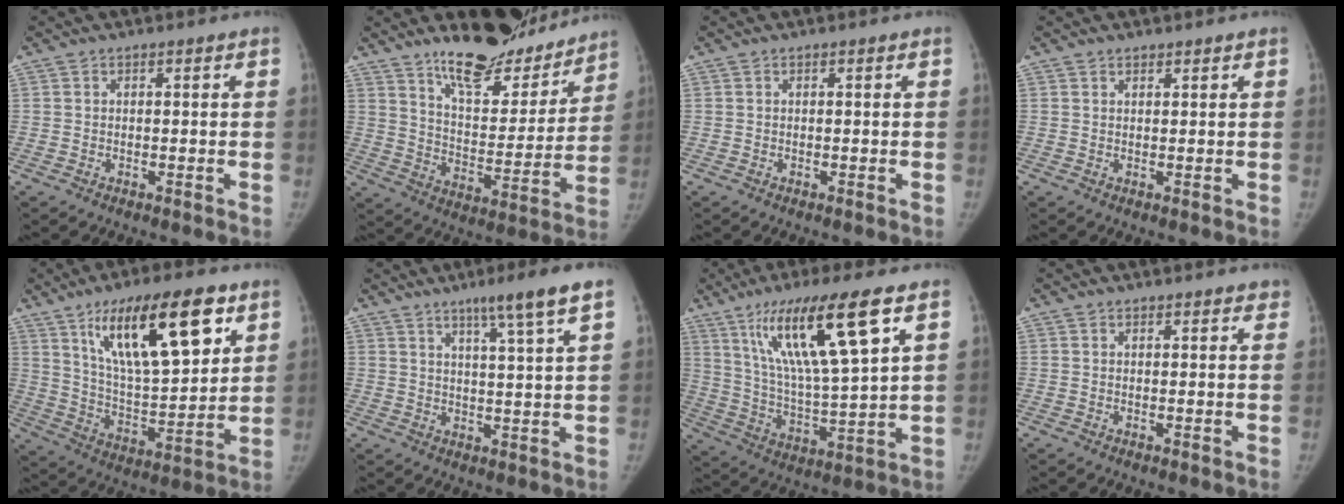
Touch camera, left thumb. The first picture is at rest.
{"total": 18.4, "force": [15.4, 6.4, 7.6], "torque": [-0.061, -0.111, 0.240]}
{"total": 0.0}
{"total": 1.0, "force": [0.9, 0.5, 0.0], "torque": [0.007, -0.007, 0.011]}
{"total": 22.1, "force": [11.0, 7.6, 17.6], "torque": [-0.254, -0.040, 0.193]}
{"total": 8.2, "force": [5.3, -0.5, 6.3], "torque": [-0.100, -0.026, 0.081]}
{"total": 19.6, "force": [9.7, 3.1, 16.7], "torque": [-0.294, -0.038, 0.177]}
{"total": 1.9, "force": [1.6, 0.9, 0.4], "torque": [0.018, 0.000, 0.012]}